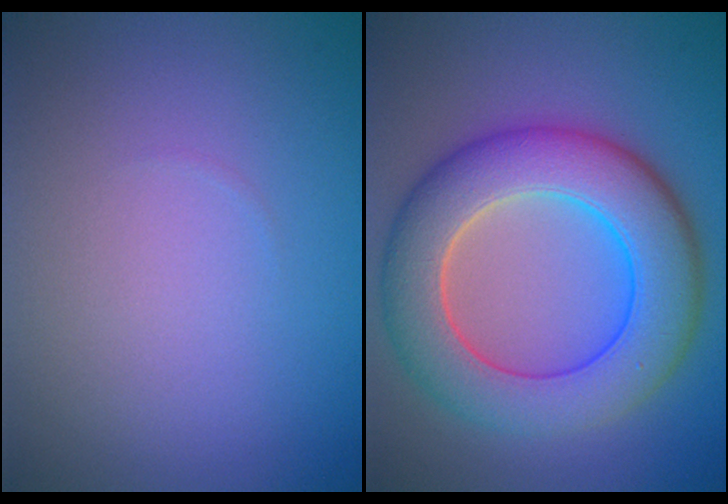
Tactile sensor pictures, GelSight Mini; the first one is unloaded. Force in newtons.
{"total": 9.4, "press": 9.4, "slide": 0.5}